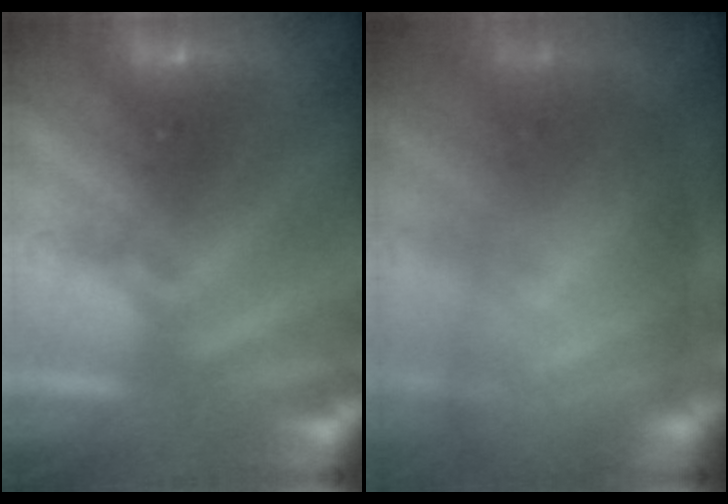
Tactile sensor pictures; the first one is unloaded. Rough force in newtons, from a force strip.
{"total": 7.5}